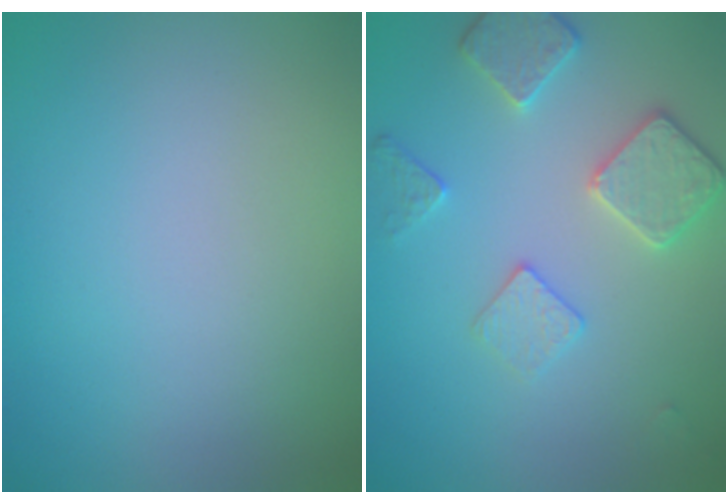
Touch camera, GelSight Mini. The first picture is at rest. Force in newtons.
{"total": 3.4, "press": 3.2, "slide": 1.2}